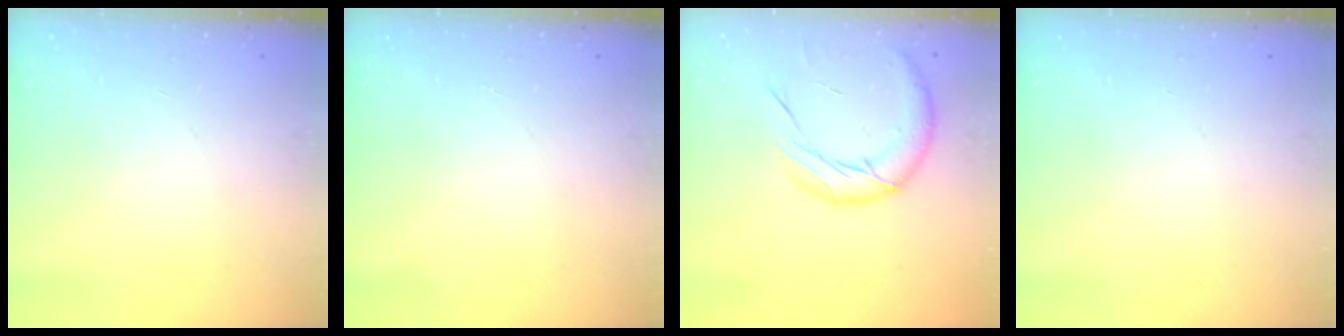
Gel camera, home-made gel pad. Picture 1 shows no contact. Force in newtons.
{"total": 0.0}
{"total": 13.1, "press": 13.0, "slide": 1.8}
{"total": 0.0}